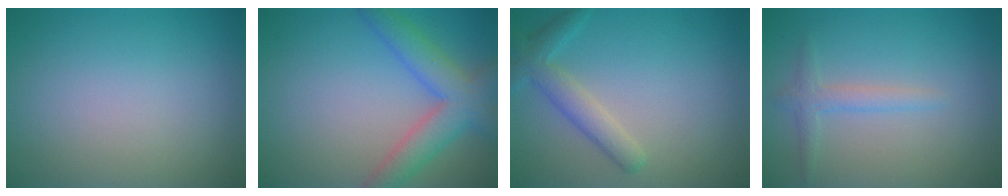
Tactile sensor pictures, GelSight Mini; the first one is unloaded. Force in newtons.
{"total": 5.4, "press": 5.4, "slide": 0.2}
{"total": 2.1, "press": 2.1, "slide": 0.3}
{"total": 1.8, "press": 1.8, "slide": 0.1}